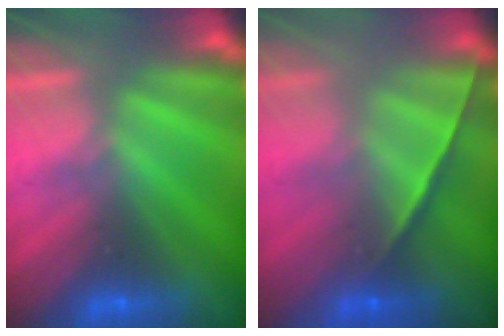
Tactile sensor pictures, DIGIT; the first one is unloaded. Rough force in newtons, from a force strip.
{"total": 1.1}